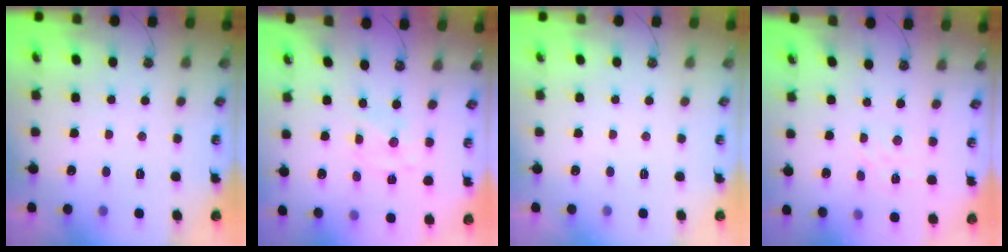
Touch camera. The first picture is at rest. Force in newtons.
{"total": 2.1, "press": 2.0, "slide": 0.4}
{"total": 0.0}
{"total": 2.1, "press": 2.1, "slide": 0.5}